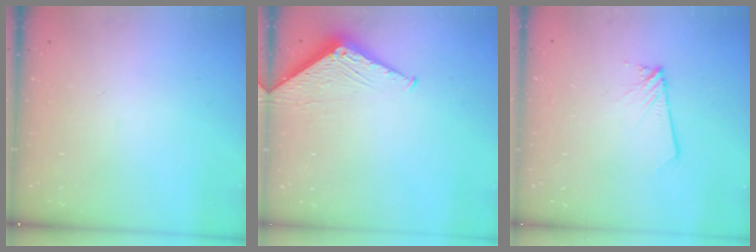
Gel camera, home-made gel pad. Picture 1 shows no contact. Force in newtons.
{"total": 3.8, "press": 3.7, "slide": 0.5}
{"total": 1.7, "press": 1.7, "slide": 0.1}